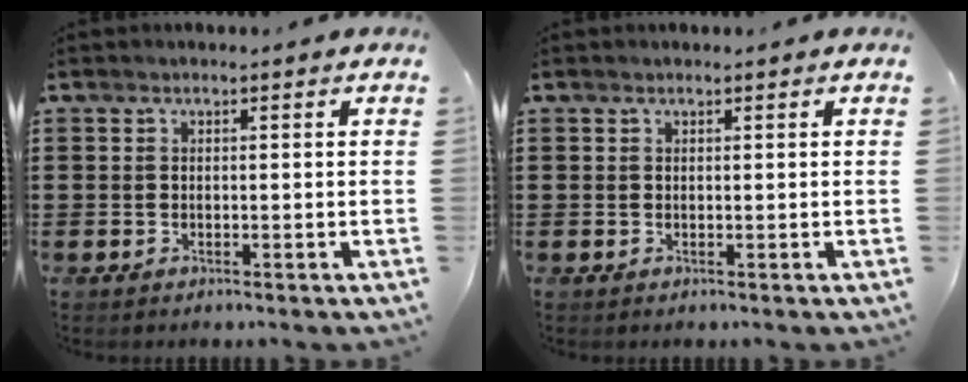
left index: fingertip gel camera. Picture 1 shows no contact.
{"total": 0.0}